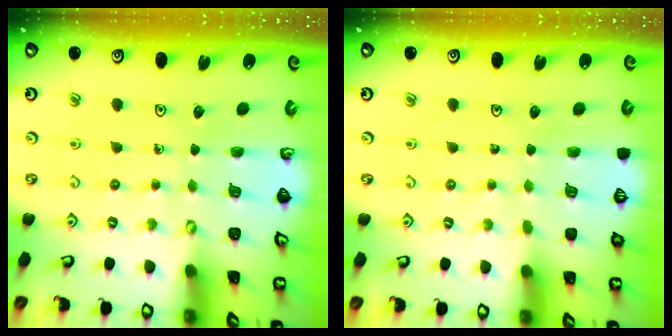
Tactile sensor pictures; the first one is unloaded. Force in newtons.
{"total": 0.0}